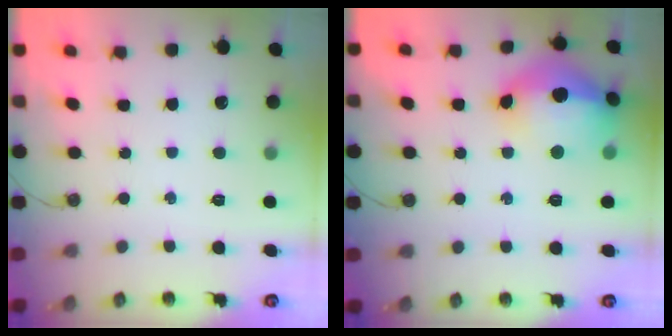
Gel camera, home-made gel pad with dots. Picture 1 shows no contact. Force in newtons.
{"total": 17.5, "press": 17.4, "slide": 1.9}